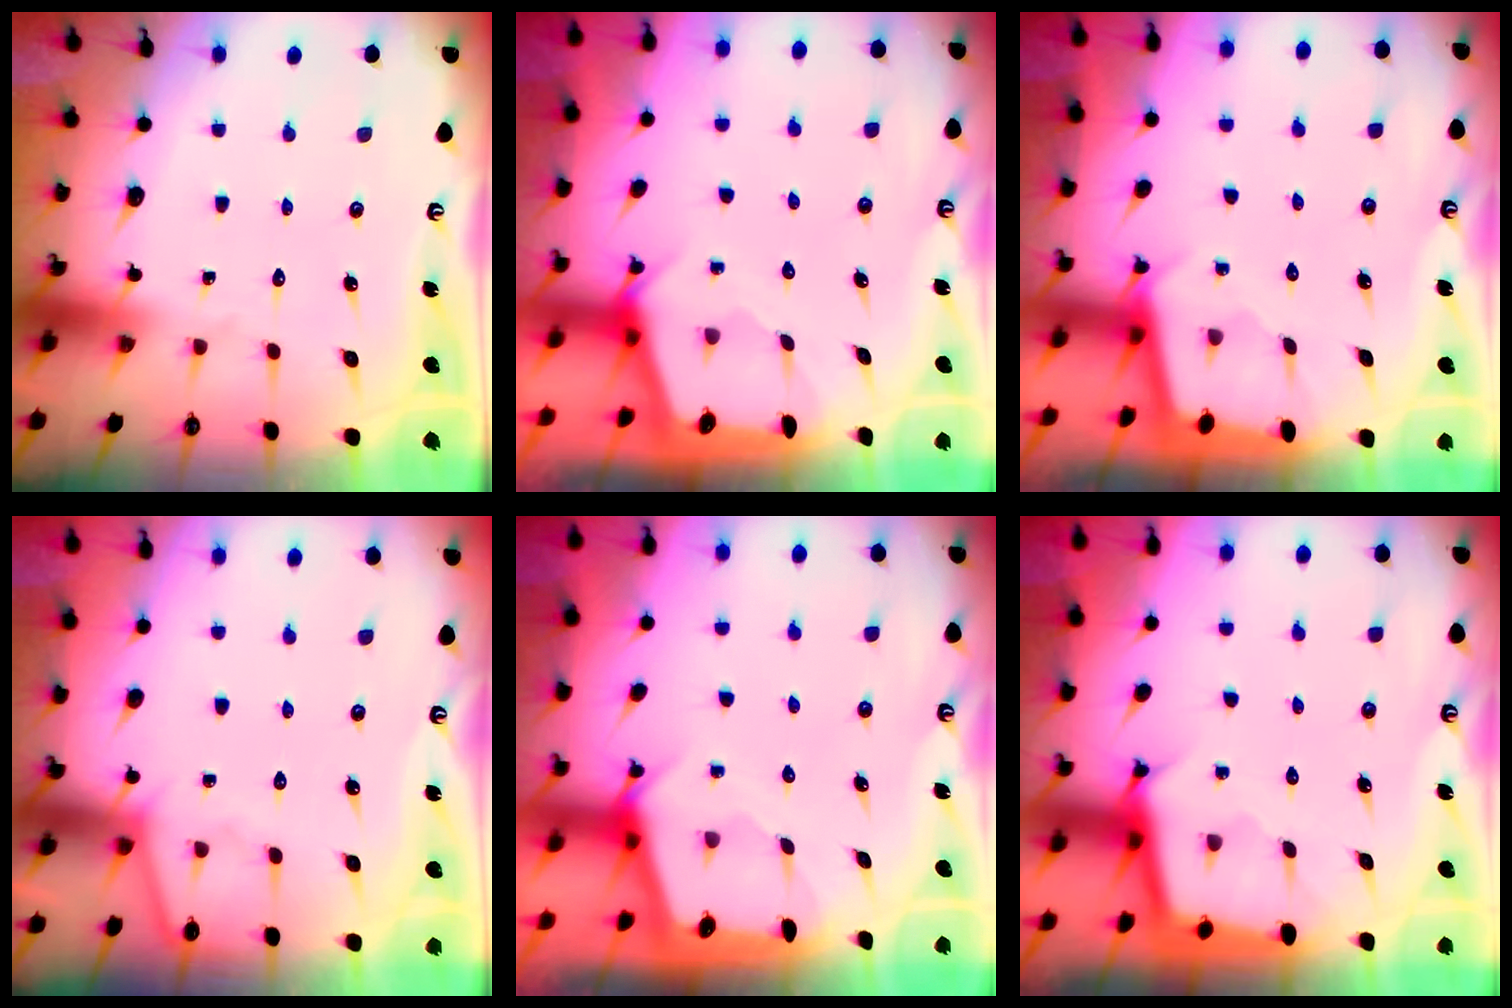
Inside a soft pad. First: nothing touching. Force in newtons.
{"total": 2.4, "press": 2.4, "slide": 0.3}
{"total": 1.9, "press": 1.9, "slide": 0.1}
{"total": 4.2, "press": 4.2, "slide": 0.6}
{"total": 2.4, "press": 2.4, "slide": 0.2}
{"total": 2.7, "press": 2.7, "slide": 0.1}